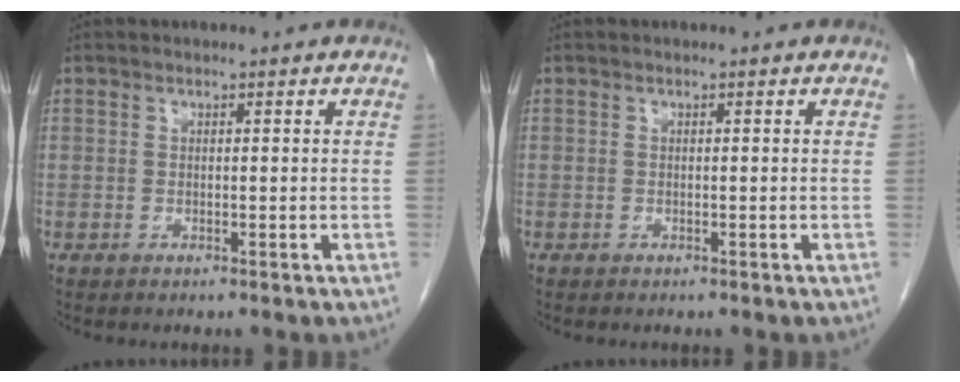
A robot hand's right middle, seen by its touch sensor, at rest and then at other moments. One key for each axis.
{"total": 0.0}